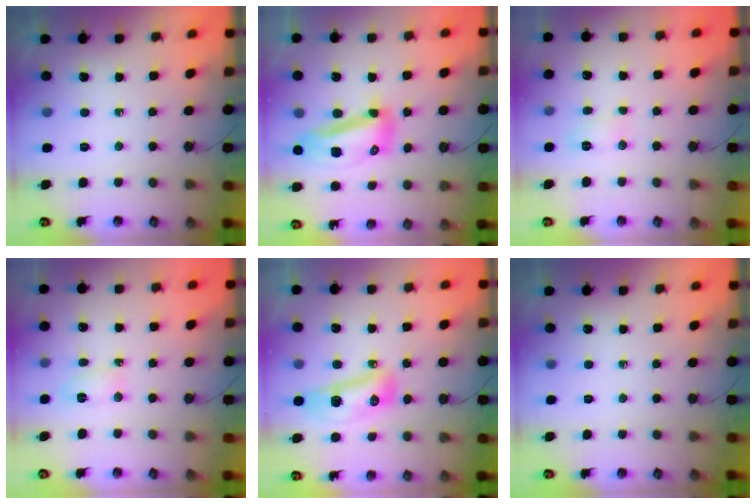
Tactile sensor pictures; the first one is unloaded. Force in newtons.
{"total": 12.2, "press": 12.1, "slide": 1.4}
{"total": 6.2, "press": 6.2, "slide": 0.5}
{"total": 12.9, "press": 5.0, "slide": 11.9}
{"total": 9.8, "press": 9.7, "slide": 1.3}
{"total": 0.0}